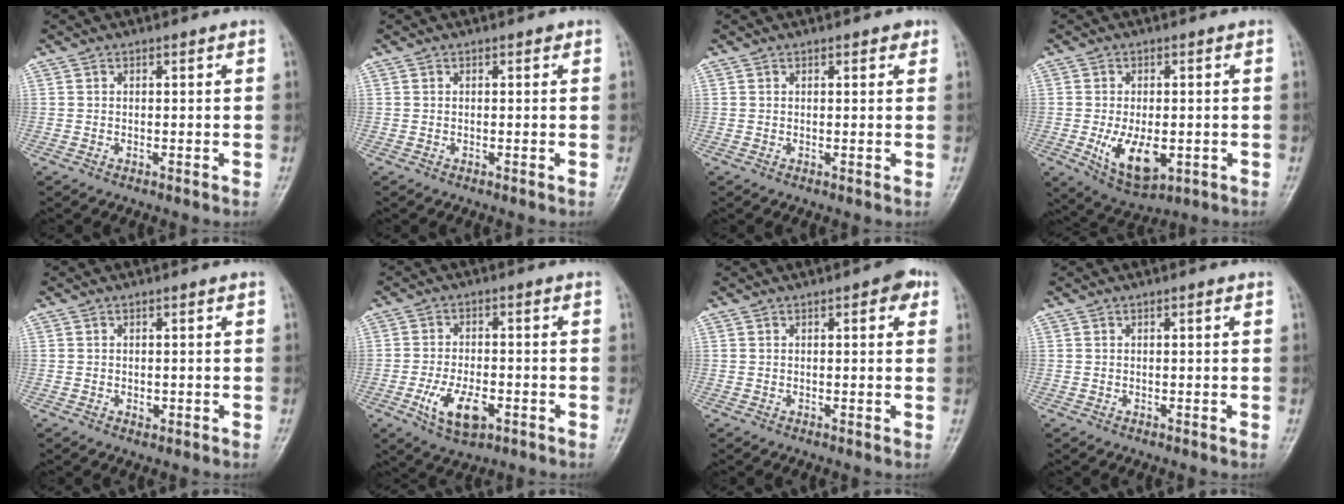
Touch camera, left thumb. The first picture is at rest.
{"total": 0.5, "force": [0.3, 0.3, 0.4], "torque": [-0.001, 0.000, -0.001]}
{"total": 1.5, "force": [1.0, 0.7, 1.0], "torque": [-0.004, -0.002, 0.009]}
{"total": 9.3, "force": [-1.9, 5.0, 7.6], "torque": [-0.120, -0.013, -0.020]}
{"total": 1.2, "force": [-0.1, 0.9, 0.9], "torque": [-0.006, -0.001, 0.001]}
{"total": 8.1, "force": [-3.0, 4.1, 6.3], "torque": [-0.114, 0.005, -0.048]}
{"total": 3.6, "force": [1.6, 1.4, 2.9], "torque": [-0.027, 0.000, 0.013]}
{"total": 0.7, "force": [0.3, 0.1, 0.6], "torque": [-0.010, 0.001, 0.003]}